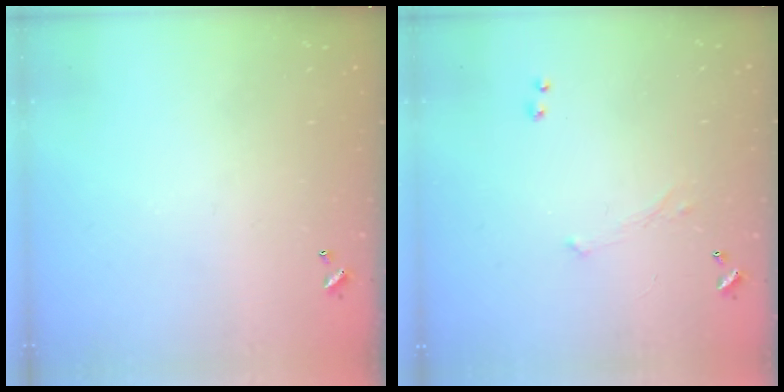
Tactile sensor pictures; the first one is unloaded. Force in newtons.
{"total": 0.7, "press": 0.3, "slide": 0.6}